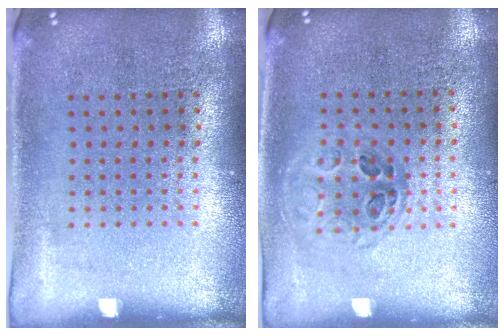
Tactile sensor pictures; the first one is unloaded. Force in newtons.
{"total": 0.9, "press": 0.9, "slide": 0.2}